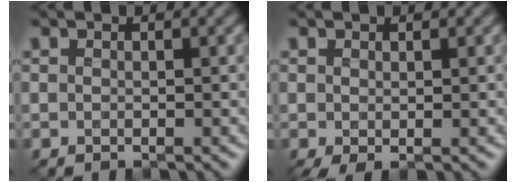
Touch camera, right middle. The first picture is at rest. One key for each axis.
{"total": 1.0, "fx": -0.2, "fy": -0.1, "fz": 1.0, "tx": -0.028, "ty": -0.004, "tz": 0.002}